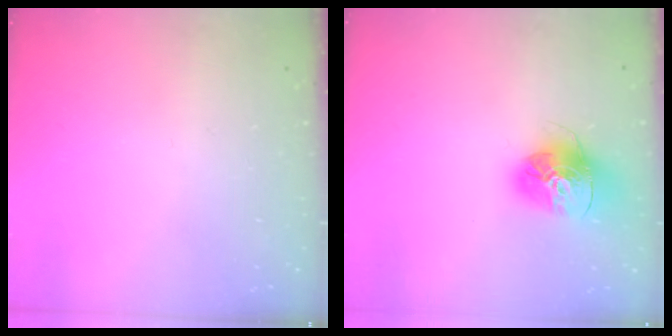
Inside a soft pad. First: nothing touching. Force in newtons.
{"total": 16.4, "press": 16.3, "slide": 1.8}